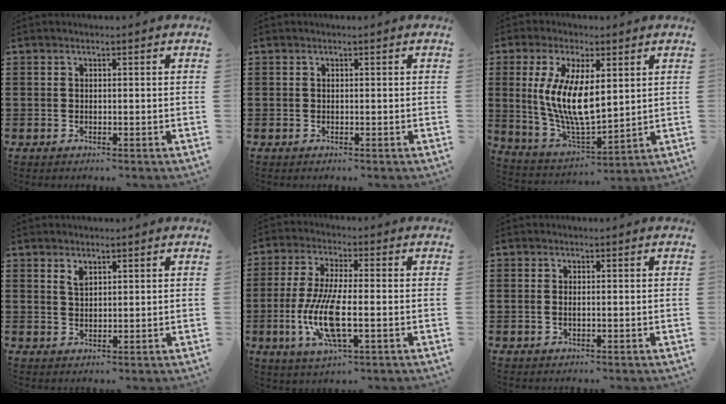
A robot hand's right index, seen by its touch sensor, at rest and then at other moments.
{"total": 0.0}
{"total": 10.5, "force": [1.8, 4.3, 9.4], "torque": [-0.192, -0.002, 0.035]}
{"total": 1.7, "force": [1.3, 0.8, 0.7], "torque": [-0.017, 0.002, 0.025]}
{"total": 10.3, "force": [-2.6, 3.1, 9.5], "torque": [-0.210, -0.016, -0.053]}
{"total": 1.0, "force": [0.0, 0.4, 0.9], "torque": [-0.018, 0.003, -0.001]}